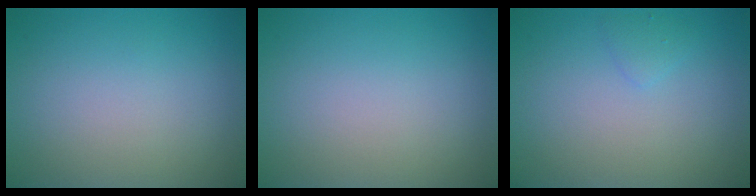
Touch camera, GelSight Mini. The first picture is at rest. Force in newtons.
{"total": 0.0}
{"total": 0.9, "press": 0.9, "slide": 0.0}